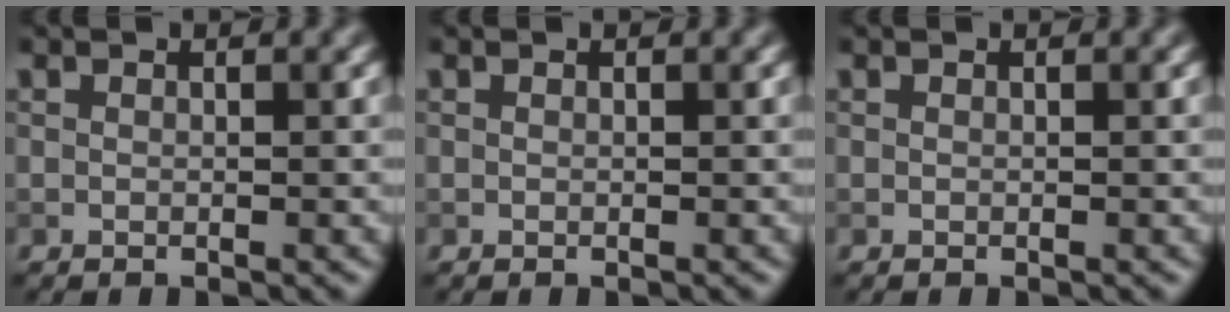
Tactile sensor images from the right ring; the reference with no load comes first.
{"total": 0.0}
{"total": 0.0}